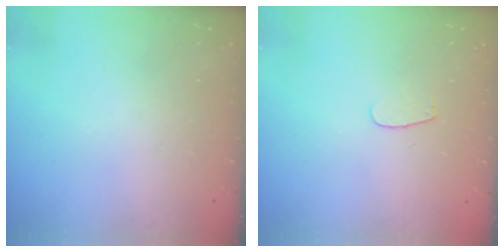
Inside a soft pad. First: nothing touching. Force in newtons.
{"total": 2.6, "press": 2.5, "slide": 0.3}